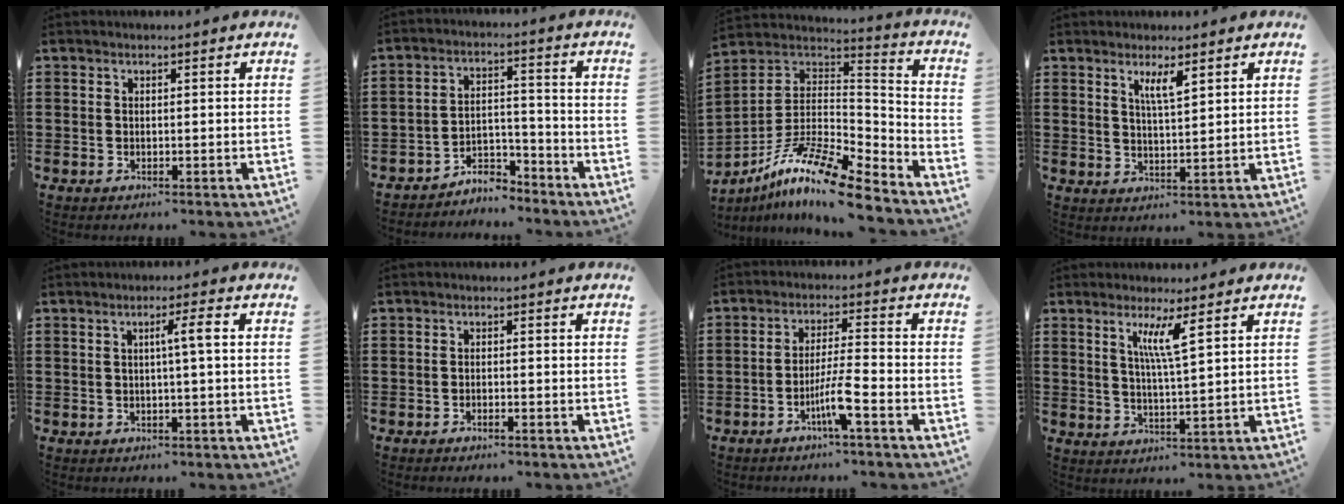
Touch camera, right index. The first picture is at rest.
{"total": 5.2, "force": [-4.9, 1.3, 1.3], "torque": [-0.024, 0.013, -0.097]}
{"total": 13.6, "force": [-10.1, 2.0, 8.8], "torque": [-0.180, 0.012, -0.198]}
{"total": 3.6, "force": [2.2, 0.7, 2.8], "torque": [-0.059, 0.003, 0.037]}
{"total": 3.0, "force": [0.2, -0.2, 3.0], "torque": [-0.055, -0.001, -0.001]}
{"total": 0.8, "force": [-0.8, -0.1, 0.3], "torque": [-0.009, -0.003, -0.014]}
{"total": 5.5, "force": [-2.9, 0.0, 4.6], "torque": [-0.093, -0.008, -0.056]}
{"total": 4.8, "force": [2.6, -0.2, 4.1], "torque": [-0.089, -0.003, 0.041]}